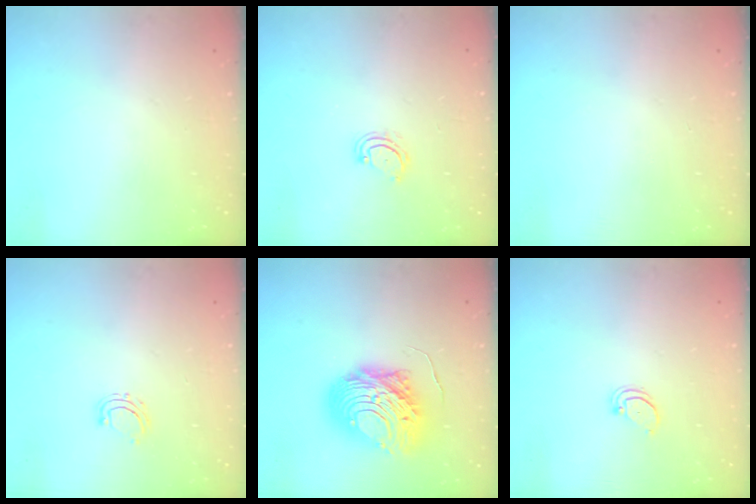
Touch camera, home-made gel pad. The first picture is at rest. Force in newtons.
{"total": 4.0, "press": 4.0, "slide": 0.3}
{"total": 0.0}
{"total": 5.3, "press": 5.2, "slide": 1.1}
{"total": 14.1, "press": 14.0, "slide": 1.3}
{"total": 1.4, "press": 1.3, "slide": 0.1}